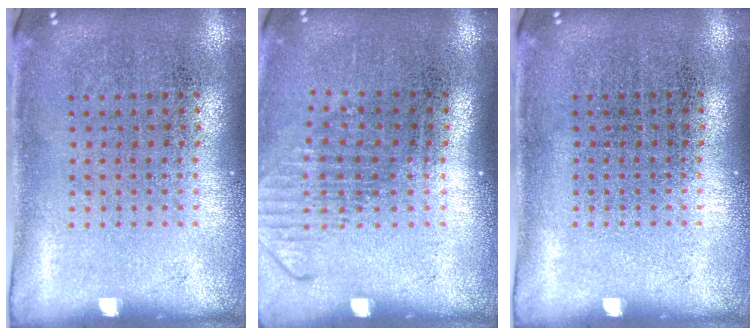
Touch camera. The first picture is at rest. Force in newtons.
{"total": 1.3, "press": 1.0, "slide": 0.9}
{"total": 0.0}